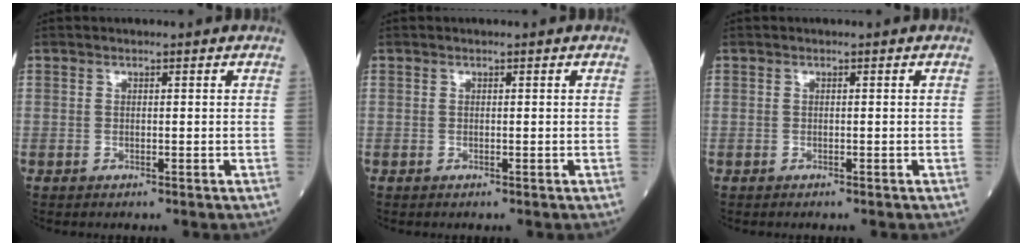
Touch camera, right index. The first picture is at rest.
{"total": 0.0}
{"total": 0.0}